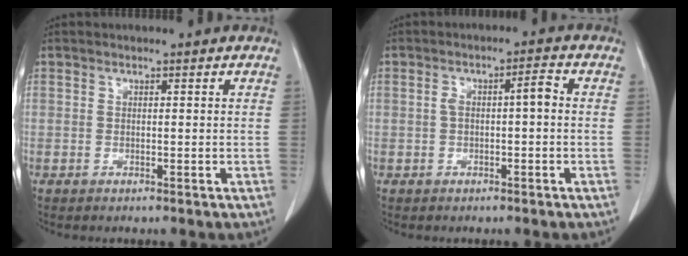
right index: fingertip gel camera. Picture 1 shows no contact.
{"total": 3.6, "force": [0.0, 0.9, 3.5], "torque": [-0.065, 0.019, 0.003]}